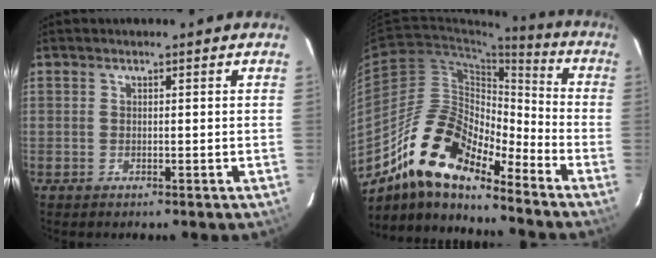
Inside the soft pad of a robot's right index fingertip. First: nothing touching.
{"total": 17.5, "force": [-13.2, 5.4, 10.1], "torque": [-0.178, -0.007, -0.260]}